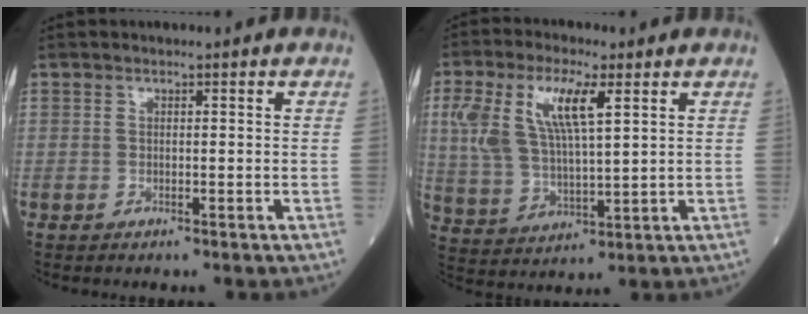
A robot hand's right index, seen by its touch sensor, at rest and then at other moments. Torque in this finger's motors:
{"motor_torque": [0.44, 0.19, 0.29, 0.15]}